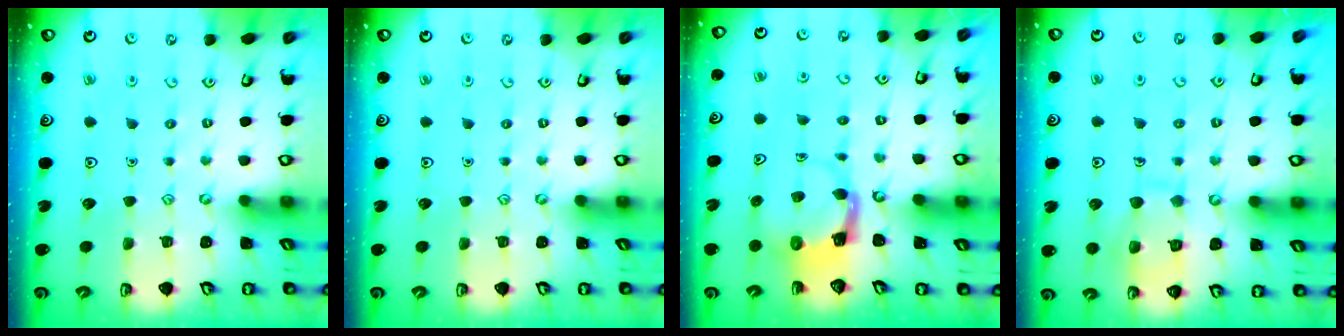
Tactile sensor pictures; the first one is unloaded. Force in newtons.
{"total": 0.0}
{"total": 3.7, "press": 3.7, "slide": 0.6}
{"total": 9.9, "press": 9.9, "slide": 0.9}